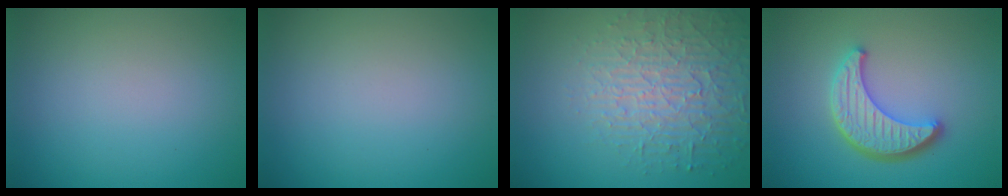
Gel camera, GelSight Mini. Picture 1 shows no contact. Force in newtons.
{"total": 0.0}
{"total": 4.4, "press": 4.3, "slide": 1.2}
{"total": 4.6, "press": 3.9, "slide": 2.5}